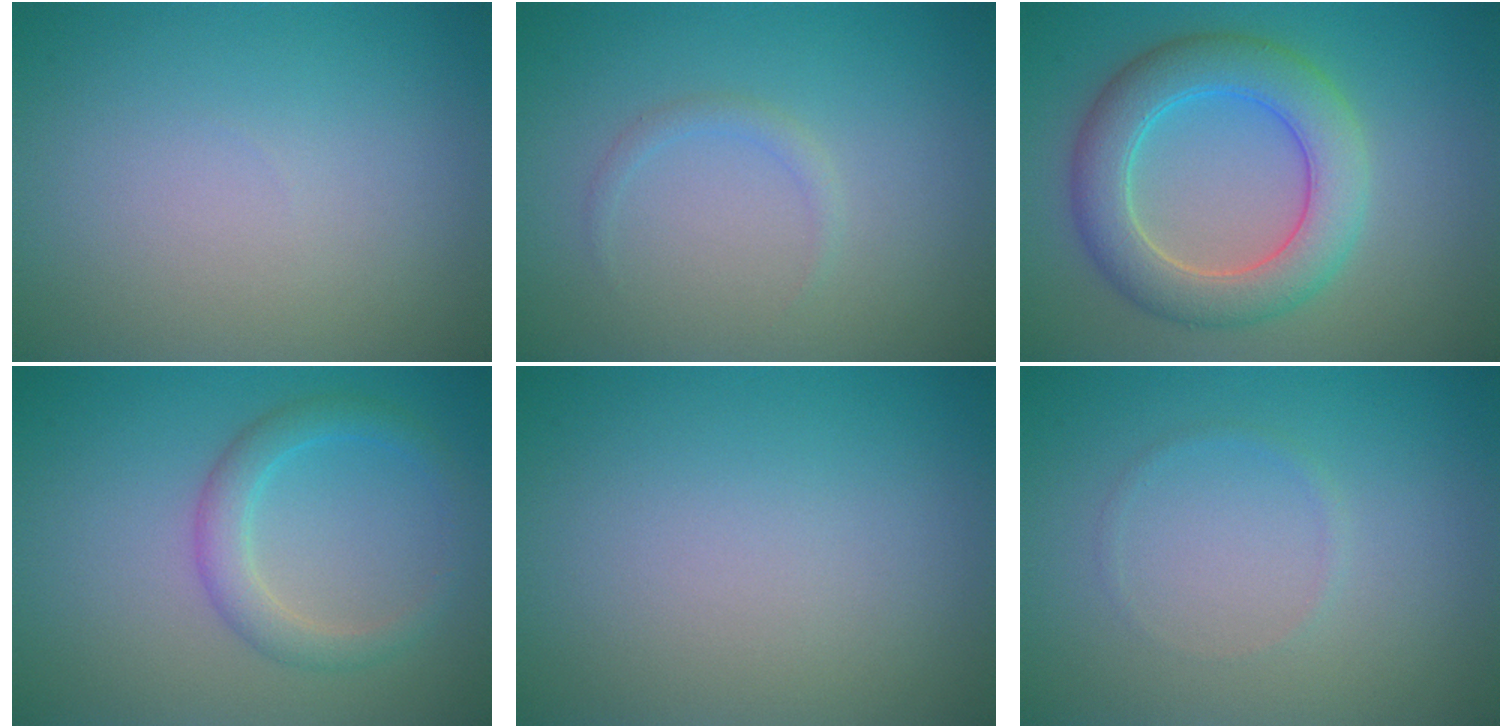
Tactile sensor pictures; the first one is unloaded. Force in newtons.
{"total": 0.9, "press": 0.9, "slide": 0.1}
{"total": 6.4, "press": 6.4, "slide": 0.2}
{"total": 2.7, "press": 2.7, "slide": 0.1}
{"total": 0.0}
{"total": 0.6, "press": 0.6, "slide": 0.1}